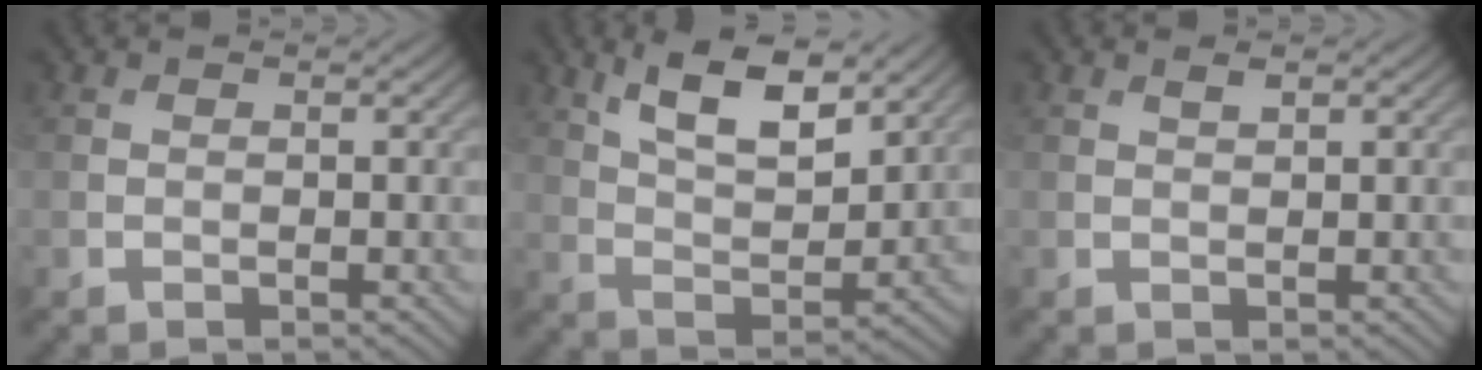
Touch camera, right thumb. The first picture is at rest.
{"total": 10.0, "force": [6.0, 3.7, 7.1], "torque": [-0.134, -0.008, 0.111]}
{"total": 0.8, "force": [0.6, 0.1, 0.5], "torque": [-0.011, 0.001, 0.012]}